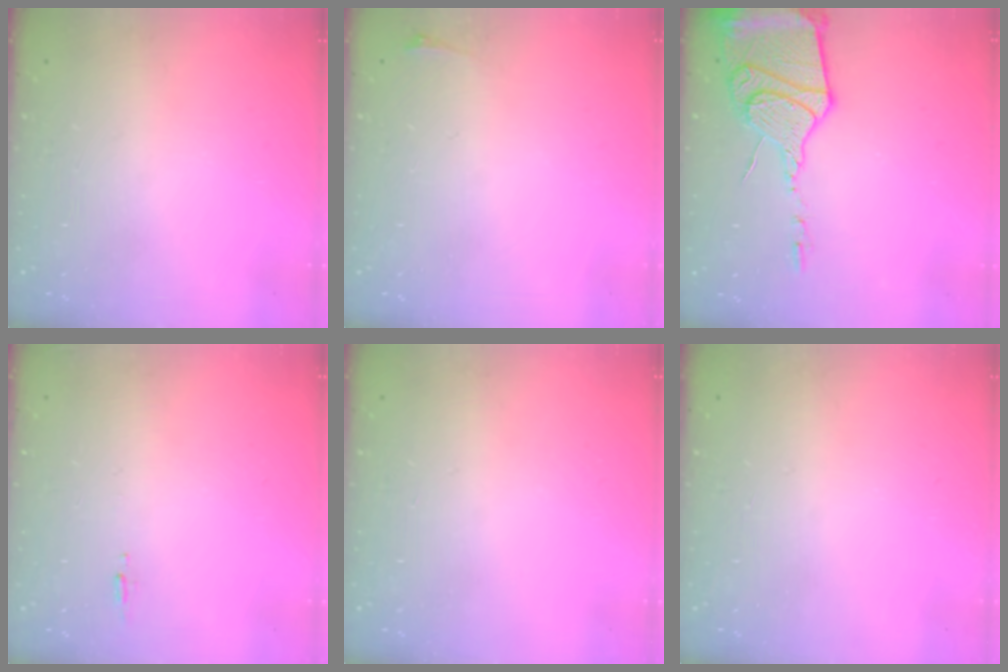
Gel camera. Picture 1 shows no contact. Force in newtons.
{"total": 2.8, "press": 2.1, "slide": 1.9}
{"total": 16.9, "press": 16.8, "slide": 1.6}
{"total": 5.0, "press": 4.7, "slide": 1.8}
{"total": 0.0}
{"total": 0.0}